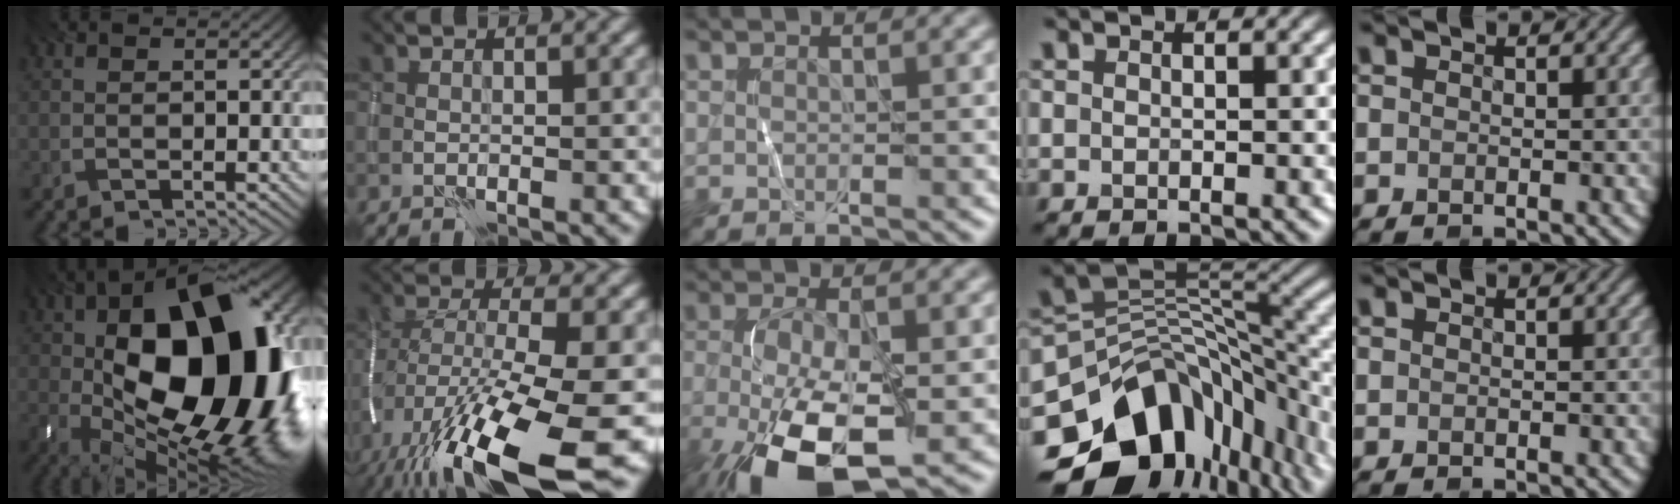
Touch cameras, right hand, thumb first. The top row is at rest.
{"thumb": {"total": 21.4, "force": [0.6, 12.5, 17.4], "torque": [-0.290, -0.004, 0.011]}, "index": {"total": 16.8, "force": [-9.0, 4.4, 13.5], "torque": [-0.276, -0.022, -0.151]}, "middle": {"total": 10.1, "force": [-4.0, 3.9, 8.3], "torque": [-0.181, -0.022, -0.068]}, "ring": {"total": 15.6, "force": [-6.3, 10.6, 9.5], "torque": [-0.177, -0.022, -0.089]}}